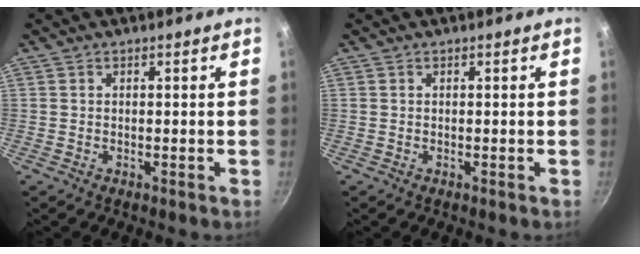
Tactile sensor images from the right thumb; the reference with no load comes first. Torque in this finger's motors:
{"motor_torque": [0.00, 0.00, 0.00, 0.00, 0.00]}